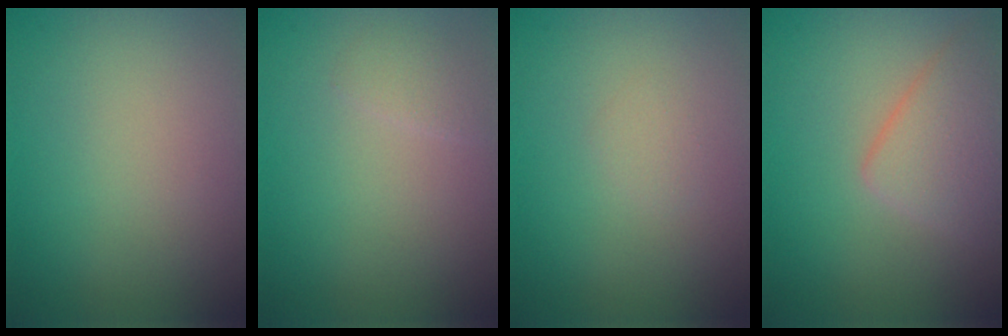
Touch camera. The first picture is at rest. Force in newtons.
{"total": 0.9, "press": 0.9, "slide": 0.0}
{"total": 0.6, "press": 0.6, "slide": 0.0}
{"total": 3.6, "press": 3.6, "slide": 0.2}